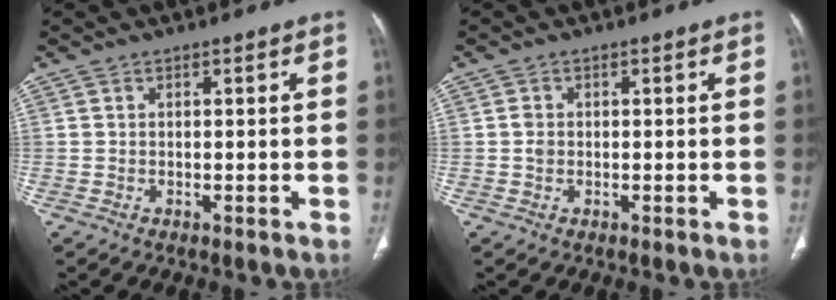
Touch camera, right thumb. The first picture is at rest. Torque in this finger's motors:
{"motor_torque": [0.63, 0.52, 0.59, 0.11, -0.01]}